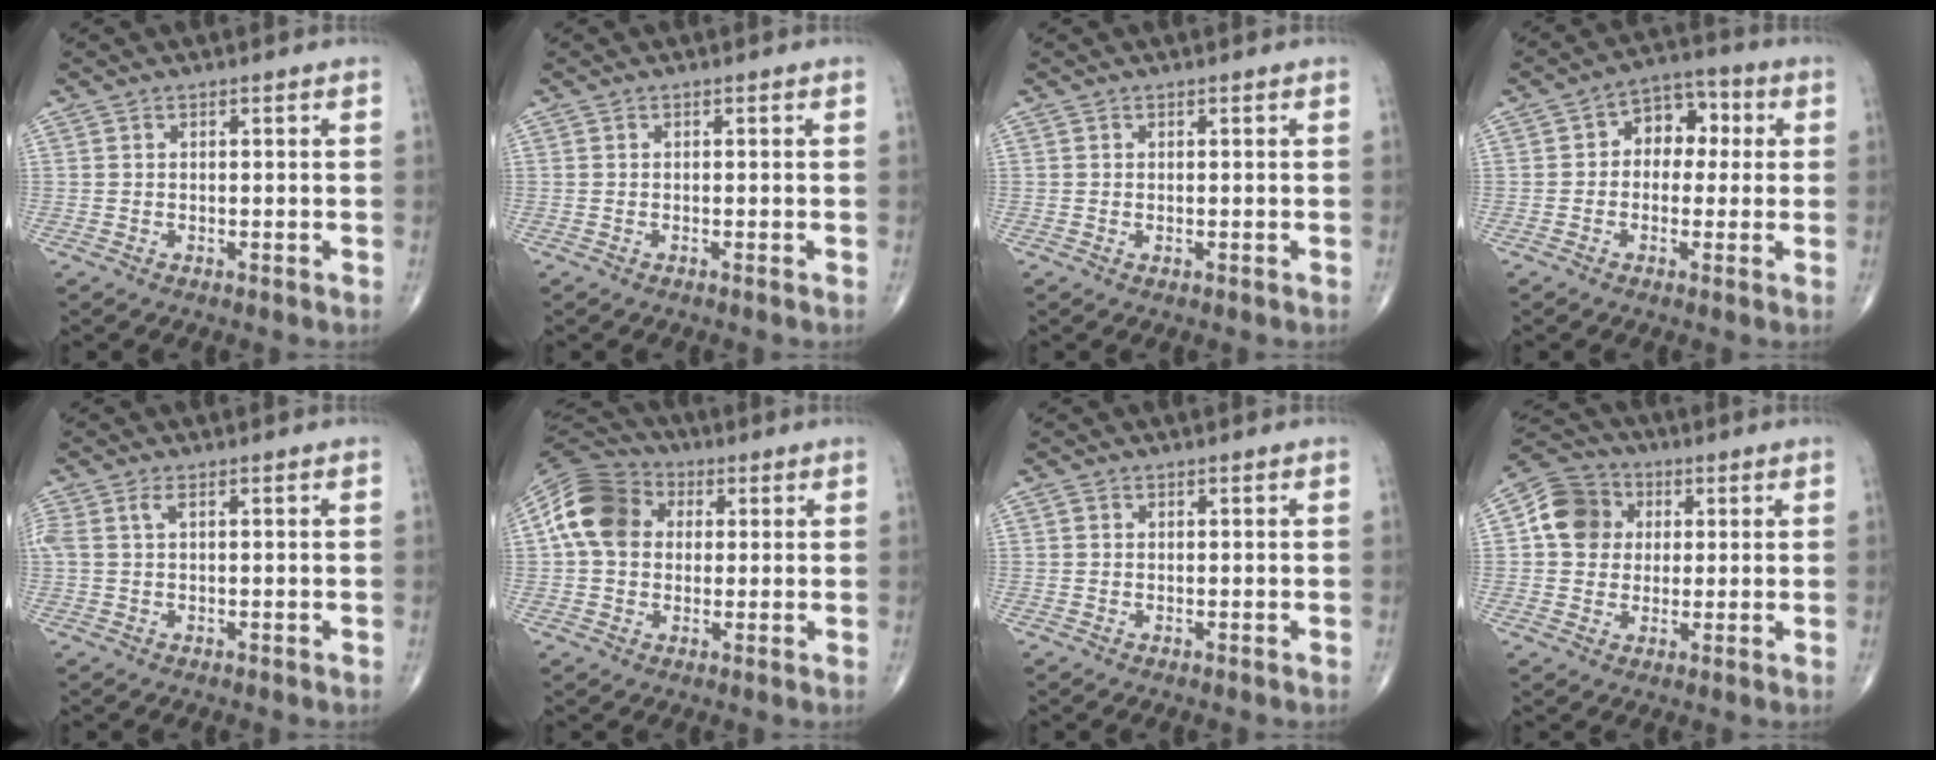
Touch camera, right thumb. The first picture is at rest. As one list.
[{"total": 0.0}, {"total": 0.0}, {"total": 8.3, "force": [0.9, 6.1, 5.6], "torque": [-0.036, 0.029, 0.001]}, {"total": 2.6, "force": [0.8, 1.0, 2.3], "torque": [-0.077, 0.017, 0.021]}, {"total": 13.3, "force": [2.2, 10.3, 8.0], "torque": [-0.139, 0.023, 0.027]}, {"total": 0.6, "force": [0.1, 0.5, 0.2], "torque": [-0.002, 0.001, 0.001]}, {"total": 9.7, "force": [1.7, 8.6, 4.1], "torque": [-0.053, 0.008, 0.018]}]